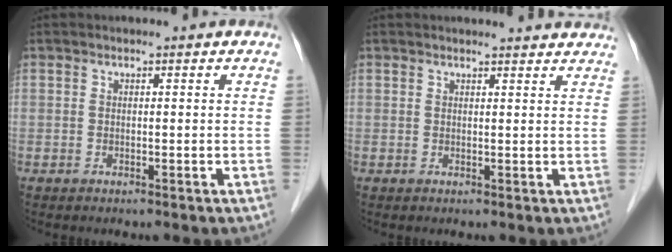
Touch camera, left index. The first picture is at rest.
{"total": 5.3, "force": [5.1, 0.4, 1.2], "torque": [-0.011, 0.000, 0.038]}